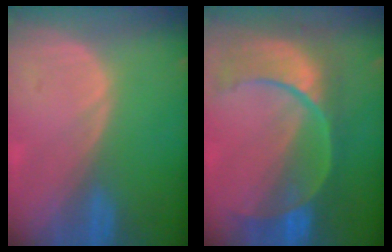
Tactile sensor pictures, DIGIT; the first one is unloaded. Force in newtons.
{"total": 11.1, "press": 9.3, "slide": 6.0}